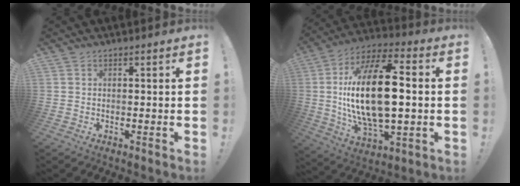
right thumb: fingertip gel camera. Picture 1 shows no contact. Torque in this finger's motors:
{"motor_torque": [0.18, 1.43, 1.66, -1.11, 0.23]}